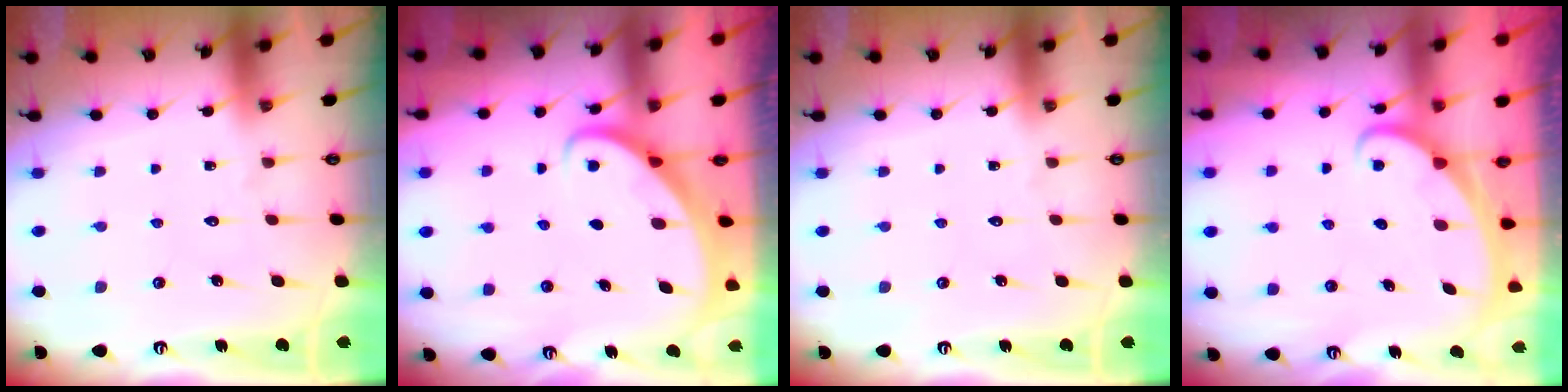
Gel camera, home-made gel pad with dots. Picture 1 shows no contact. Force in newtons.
{"total": 2.4, "press": 2.4, "slide": 0.2}
{"total": 0.0}
{"total": 1.7, "press": 1.7, "slide": 0.1}